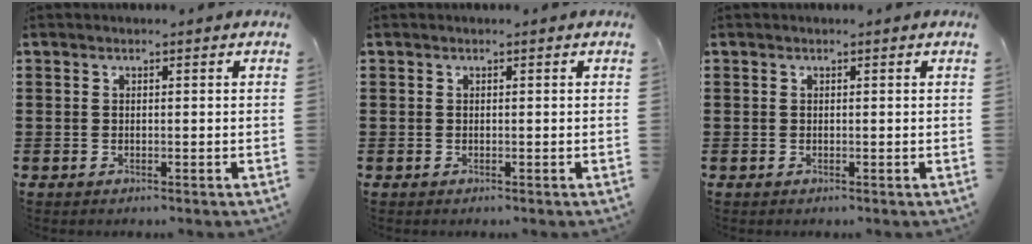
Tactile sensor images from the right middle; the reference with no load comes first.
{"total": 0.0}
{"total": 0.0}